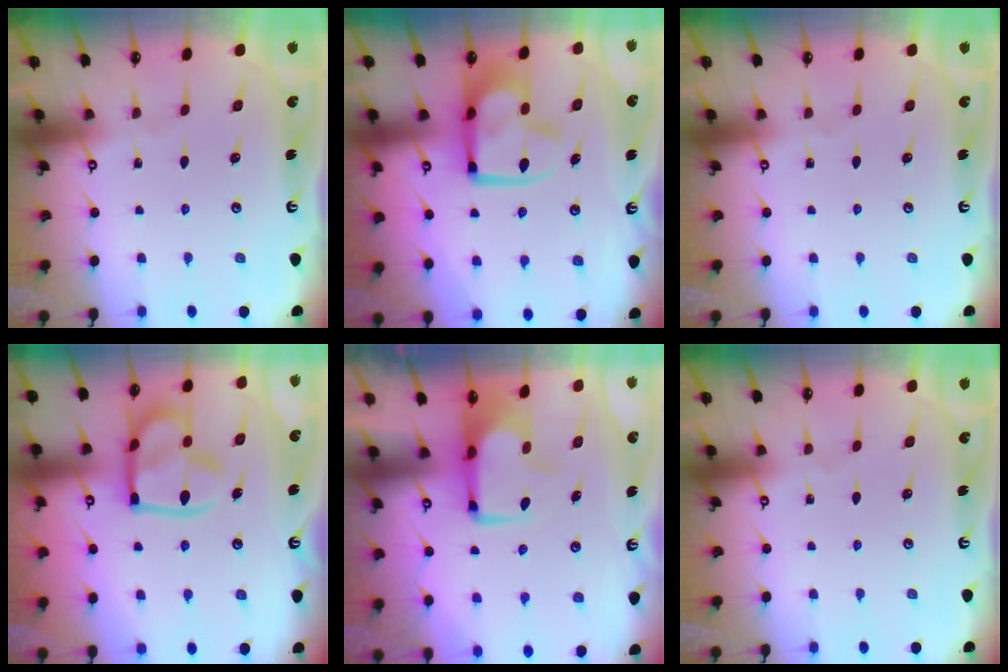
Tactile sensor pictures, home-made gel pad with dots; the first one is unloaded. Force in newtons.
{"total": 12.2, "press": 12.0, "slide": 1.8}
{"total": 0.0}
{"total": 17.8, "press": 17.7, "slide": 2.0}
{"total": 0.6, "press": 0.1, "slide": 0.6}
{"total": 0.0}